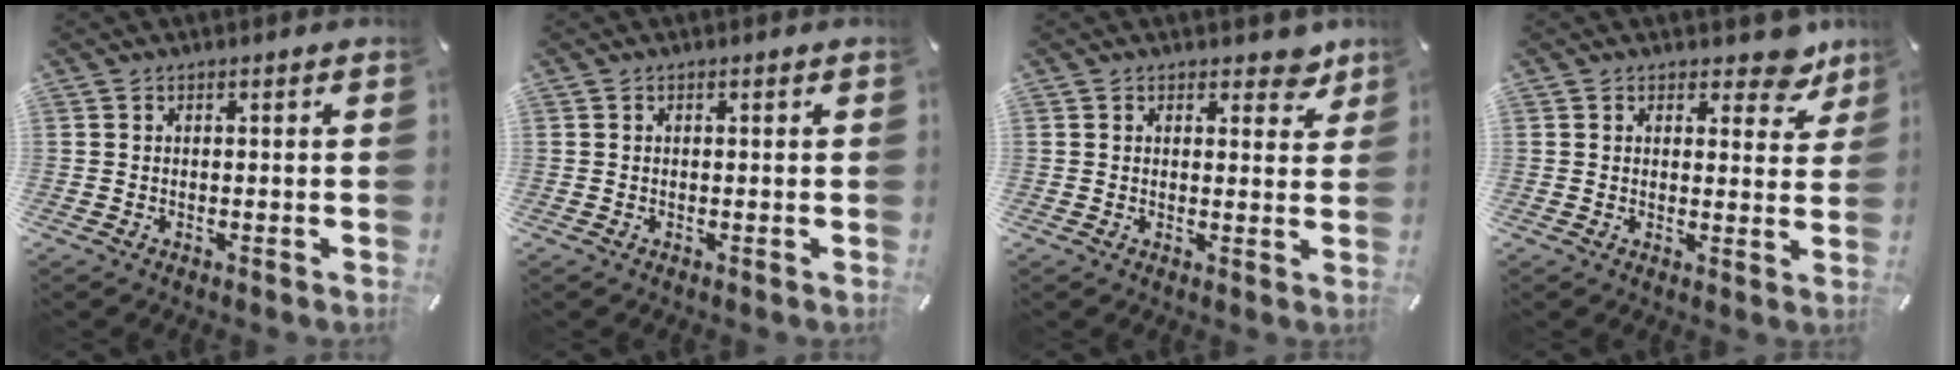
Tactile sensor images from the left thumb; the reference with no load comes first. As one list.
[{"total": 0.0}, {"total": 4.4, "force": [3.0, 2.6, 1.8], "torque": [0.004, -0.018, 0.044]}, {"total": 7.7, "force": [5.4, 4.0, 3.8], "torque": [-0.023, -0.036, 0.089]}]